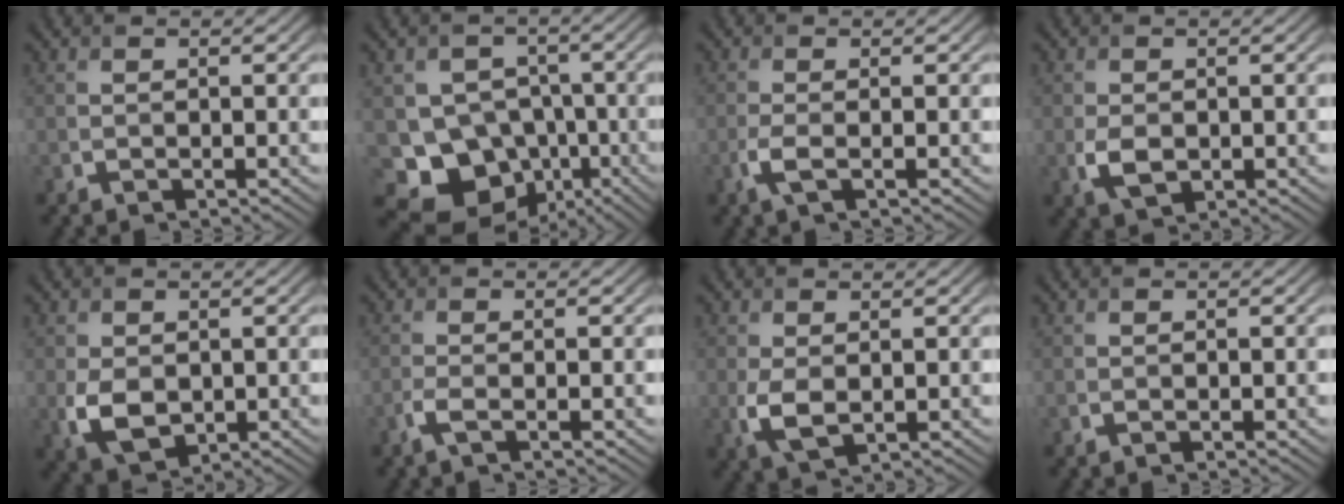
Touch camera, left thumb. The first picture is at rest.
{"total": 10.5, "force": [-3.8, 9.0, 4.0], "torque": [-0.086, -0.022, -0.079]}
{"total": 2.3, "force": [-0.9, 0.6, 2.0], "torque": [-0.052, 0.000, -0.025]}
{"total": 2.9, "force": [-0.5, 2.0, 2.1], "torque": [-0.050, -0.009, -0.003]}
{"total": 4.7, "force": [-0.4, 3.3, 3.3], "torque": [-0.079, -0.013, -0.001]}
{"total": 1.8, "force": [-1.0, 0.2, 1.5], "torque": [-0.037, 0.003, -0.027]}
{"total": 3.4, "force": [-0.2, 1.9, 2.9], "torque": [-0.078, -0.009, 0.000]}
{"total": 0.0}